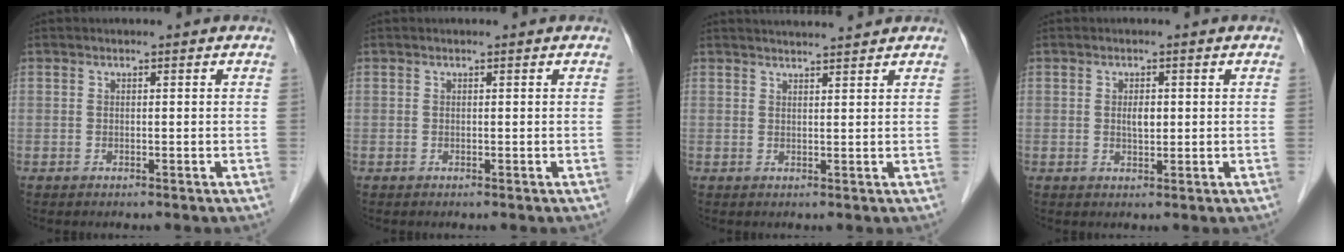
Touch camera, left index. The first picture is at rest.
{"total": 0.0}
{"total": 5.4, "force": [5.1, -0.4, 1.5], "torque": [-0.021, 0.019, 0.069]}
{"total": 1.9, "force": [0.3, 0.8, 1.6], "torque": [-0.029, -0.001, 0.007]}